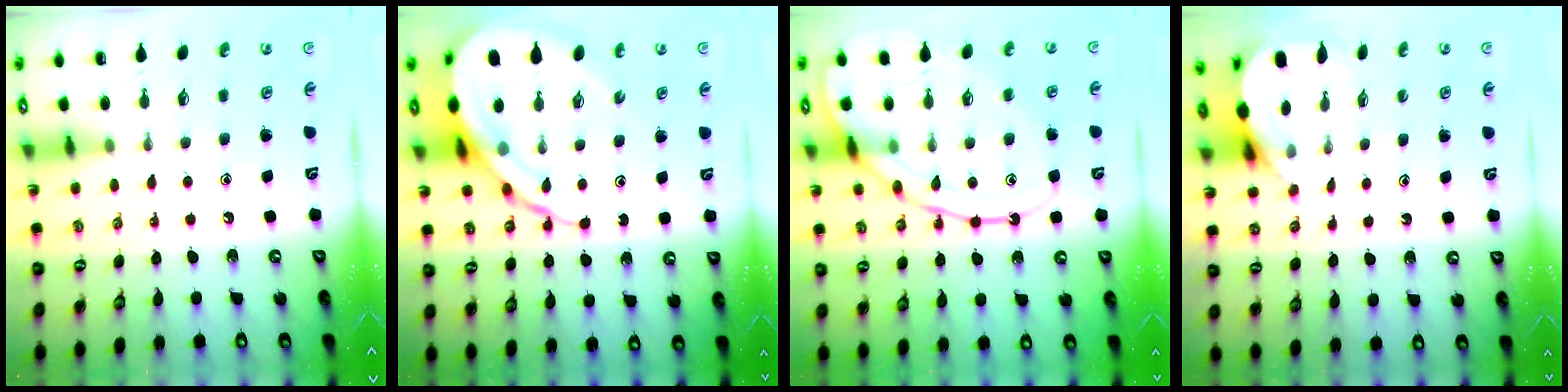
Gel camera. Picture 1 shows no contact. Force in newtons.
{"total": 18.0, "press": 17.9, "slide": 1.9}
{"total": 15.5, "press": 15.4, "slide": 1.4}
{"total": 4.8, "press": 4.8, "slide": 0.2}